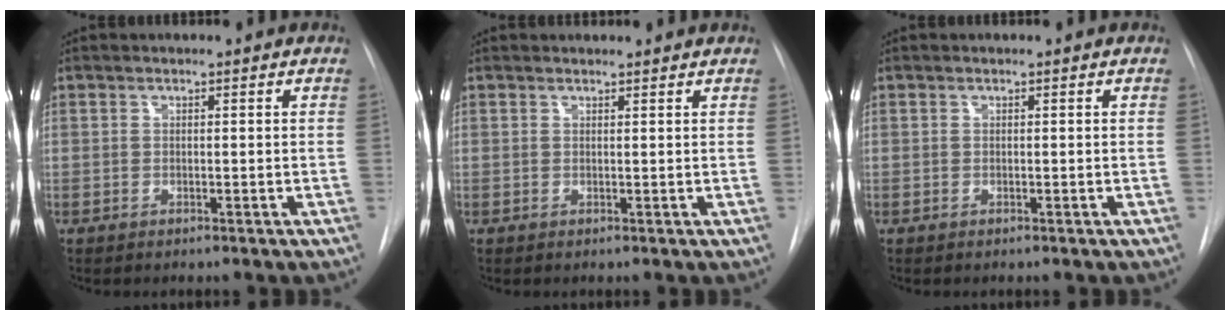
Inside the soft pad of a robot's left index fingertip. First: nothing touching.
{"total": 2.8, "force": [2.8, 0.3, 0.4], "torque": [-0.010, 0.011, 0.029]}
{"total": 0.0}